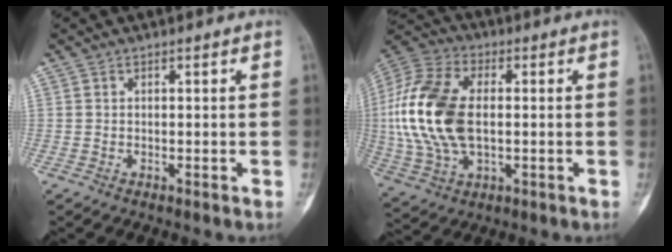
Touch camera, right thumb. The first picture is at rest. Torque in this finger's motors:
{"motor_torque": [2.43, 1.81, 1.22, -1.55, 0.32]}